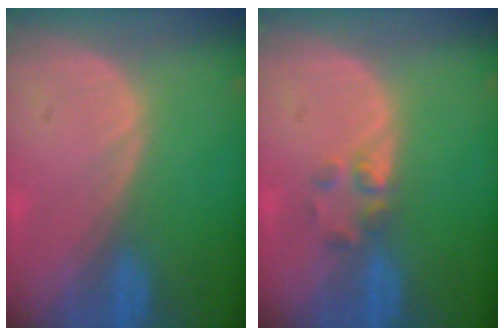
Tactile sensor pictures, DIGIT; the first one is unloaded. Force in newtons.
{"total": 2.3, "press": 2.2, "slide": 0.8}